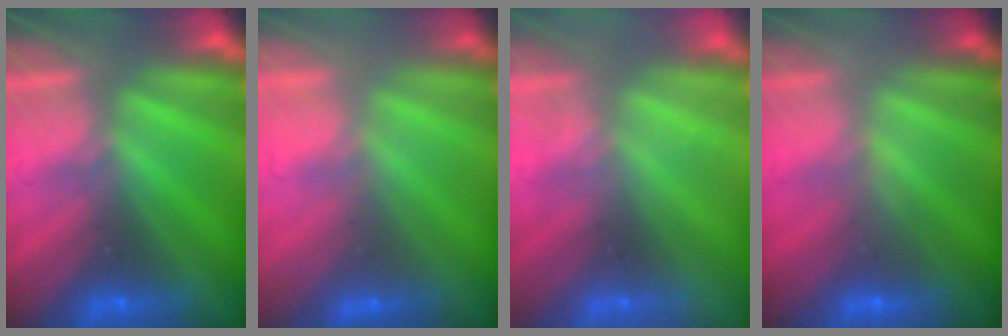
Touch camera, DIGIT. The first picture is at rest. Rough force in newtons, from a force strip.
{"total": 2.1}
{"total": 2.1}
{"total": 2.2}